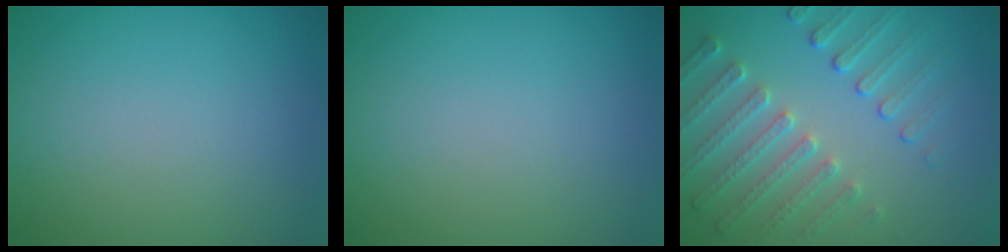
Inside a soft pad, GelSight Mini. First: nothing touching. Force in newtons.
{"total": 0.0}
{"total": 4.6, "press": 3.8, "slide": 2.6}